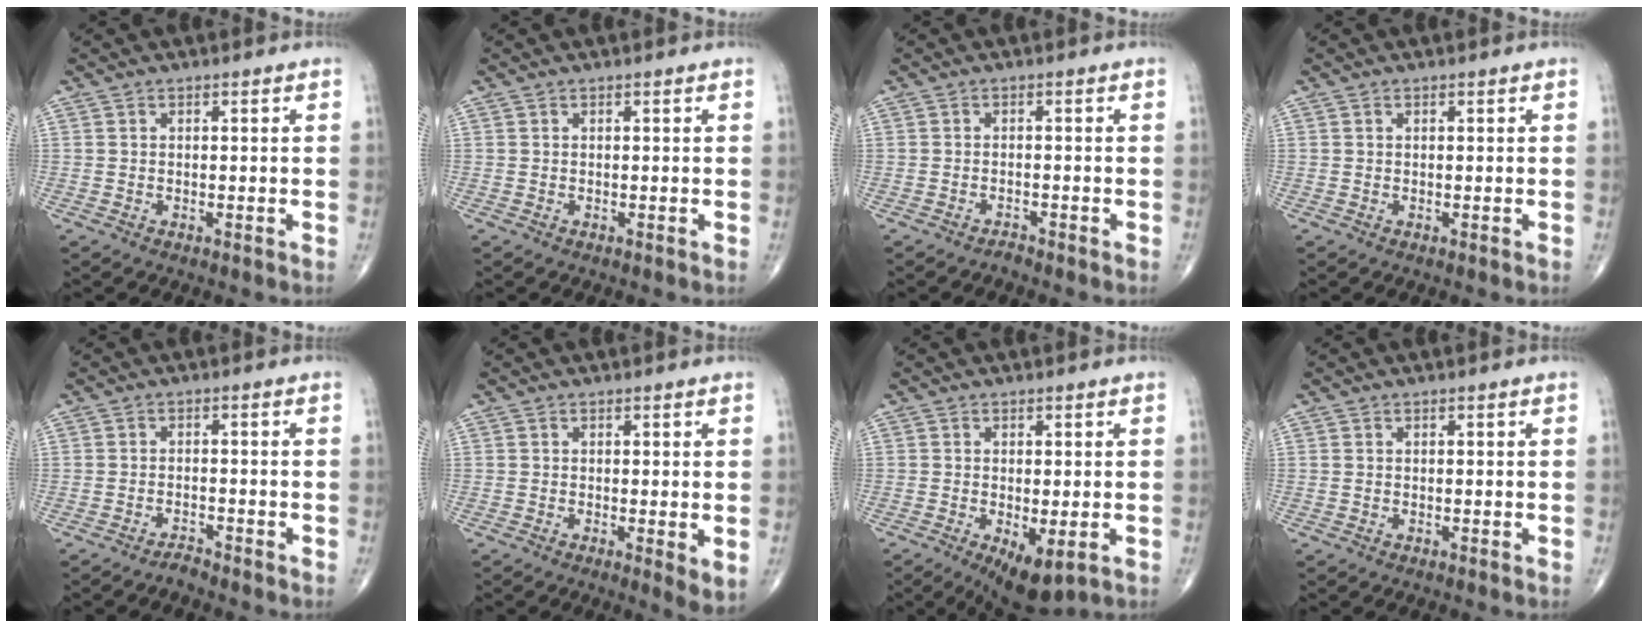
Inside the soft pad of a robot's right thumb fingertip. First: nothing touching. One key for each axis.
{"total": 0.0}
{"total": 1.1, "fx": -1.1, "fy": 0.2, "fz": 0.1, "tx": -0.006, "ty": 0.005, "tz": -0.020}
{"total": 0.0}
{"total": 1.7, "fx": -1.6, "fy": 0.2, "fz": 0.3, "tx": -0.009, "ty": 0.006, "tz": -0.030}
{"total": 3.5, "fx": -0.3, "fy": 1.0, "fz": 3.3, "tx": -0.053, "ty": -0.014, "tz": -0.008}
{"total": 7.1, "fx": -2.3, "fy": 2.8, "fz": 6.1, "tx": -0.096, "ty": -0.016, "tz": -0.027}
{"total": 0.0}